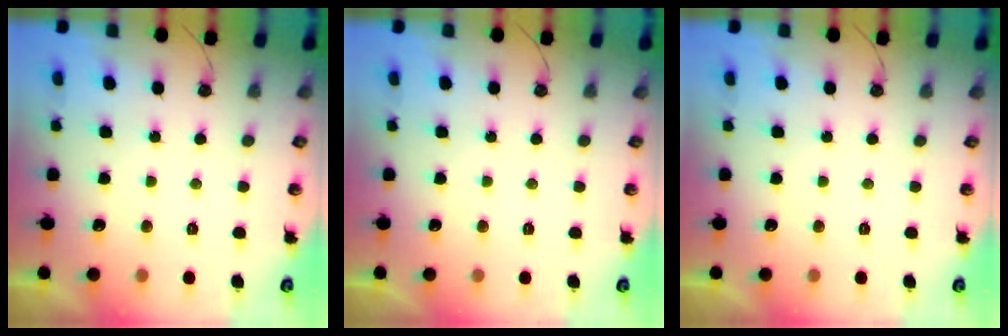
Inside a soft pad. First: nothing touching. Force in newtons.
{"total": 0.0}
{"total": 0.0}